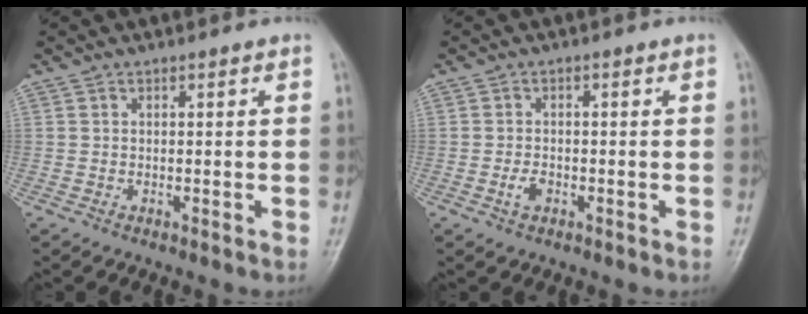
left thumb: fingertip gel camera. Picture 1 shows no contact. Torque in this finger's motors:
{"motor_torque": [0.01, 0.07, 0.28, 0.06, 0.00]}